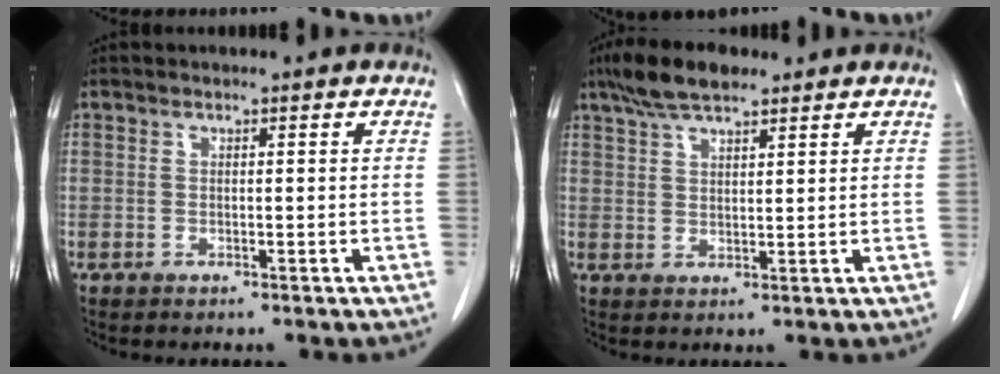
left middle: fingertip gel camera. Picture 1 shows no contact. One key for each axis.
{"total": 7.2, "fx": 5.4, "fy": 2.0, "fz": 4.2, "tx": -0.087, "ty": 0.018, "tz": 0.099}